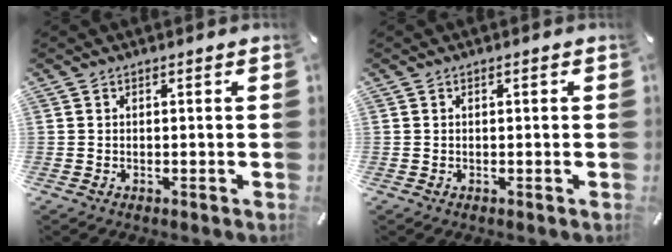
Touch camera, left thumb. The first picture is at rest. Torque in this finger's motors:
{"motor_torque": [-0.01, -0.05, 0.27, 0.00, -0.01]}